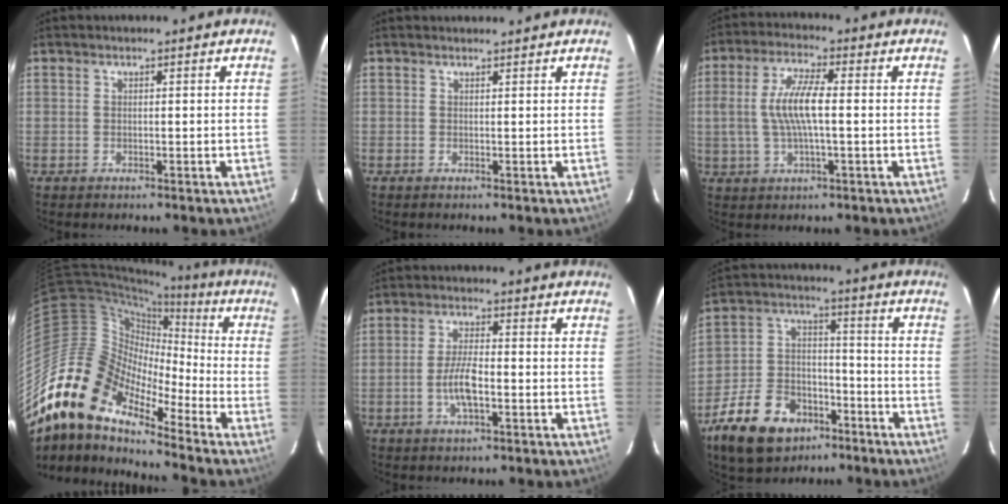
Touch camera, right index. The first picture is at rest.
{"total": 1.4, "force": [1.3, 0.5, 0.3], "torque": [-0.010, 0.007, 0.018]}
{"total": 8.5, "force": [-0.1, 2.2, 8.2], "torque": [-0.162, 0.004, 0.001]}
{"total": 17.2, "force": [-12.8, 6.8, 9.2], "torque": [-0.146, -0.009, -0.265]}
{"total": 5.8, "force": [-1.8, 1.7, 5.2], "torque": [-0.106, 0.001, -0.035]}
{"total": 17.5, "force": [-10.6, 10.7, 8.9], "torque": [-0.211, 0.008, -0.172]}